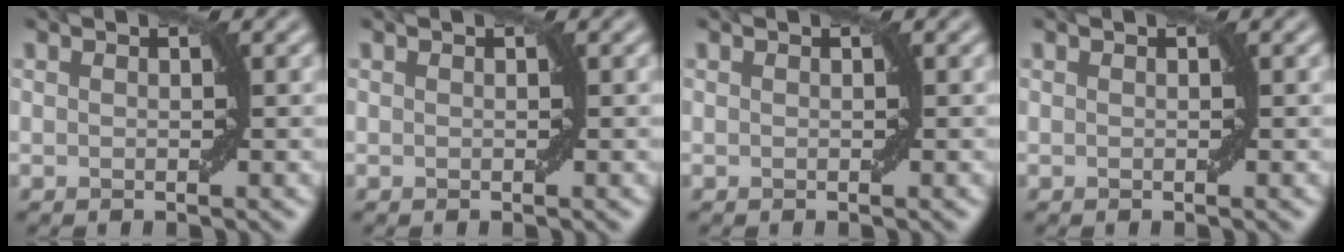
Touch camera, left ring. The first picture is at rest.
{"total": 0.0}
{"total": 0.0}
{"total": 0.0}